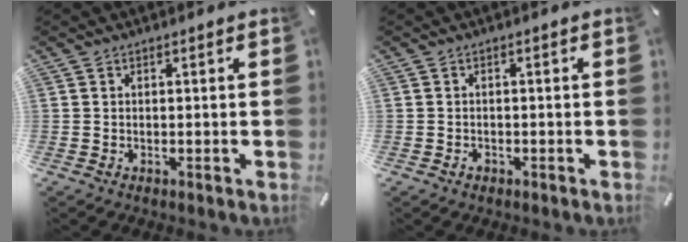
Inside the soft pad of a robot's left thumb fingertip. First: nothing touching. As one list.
[{"total": 1.2, "force": [-0.6, 0.8, 0.6], "torque": [-0.013, 0.003, -0.014]}]